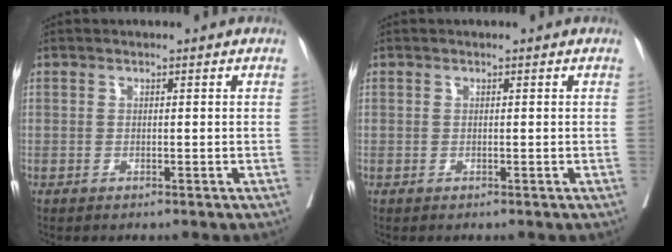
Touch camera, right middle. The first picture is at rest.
{"total": 0.0}